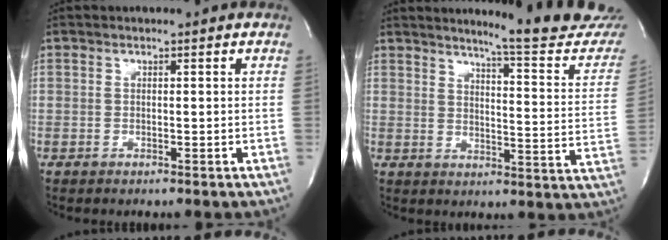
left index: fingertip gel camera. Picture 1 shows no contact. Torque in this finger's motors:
{"motor_torque": [0.08, -1.06, 0.20, 0.08]}